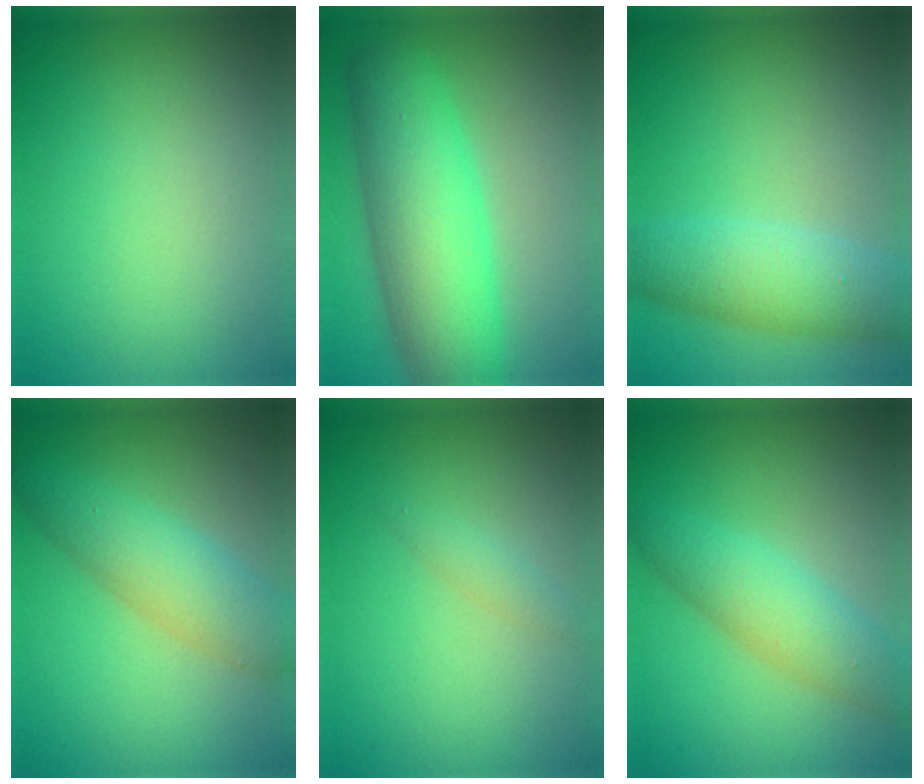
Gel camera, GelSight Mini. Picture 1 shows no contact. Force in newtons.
{"total": 8.9, "press": 8.9, "slide": 0.2}
{"total": 5.3, "press": 5.3, "slide": 0.1}
{"total": 4.9, "press": 4.9, "slide": 0.1}
{"total": 1.2, "press": 1.2, "slide": 0.0}
{"total": 4.5, "press": 4.5, "slide": 0.0}